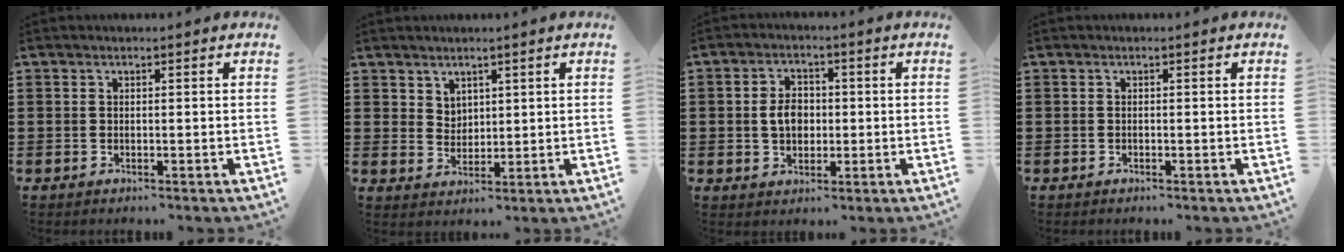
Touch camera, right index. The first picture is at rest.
{"total": 3.1, "force": [2.4, 2.0, 0.2], "torque": [-0.011, 0.006, 0.045]}
{"total": 4.4, "force": [0.0, 3.1, 3.1], "torque": [-0.065, 0.006, -0.008]}
{"total": 0.0}